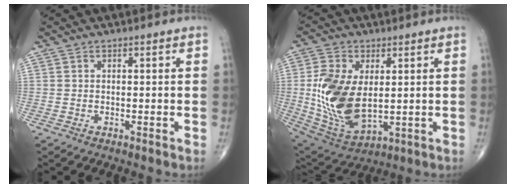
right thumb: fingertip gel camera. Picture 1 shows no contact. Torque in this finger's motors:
{"motor_torque": [-0.02, 0.44, 0.68, 0.36, 0.39]}